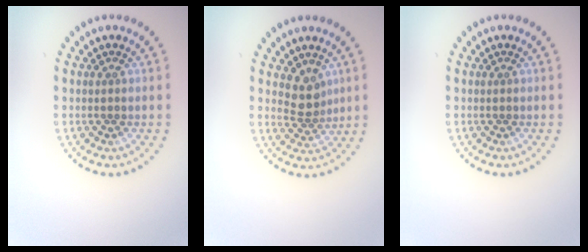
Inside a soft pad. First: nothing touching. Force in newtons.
{"total": 2.5, "press": 2.0, "slide": 1.6}
{"total": 0.0}